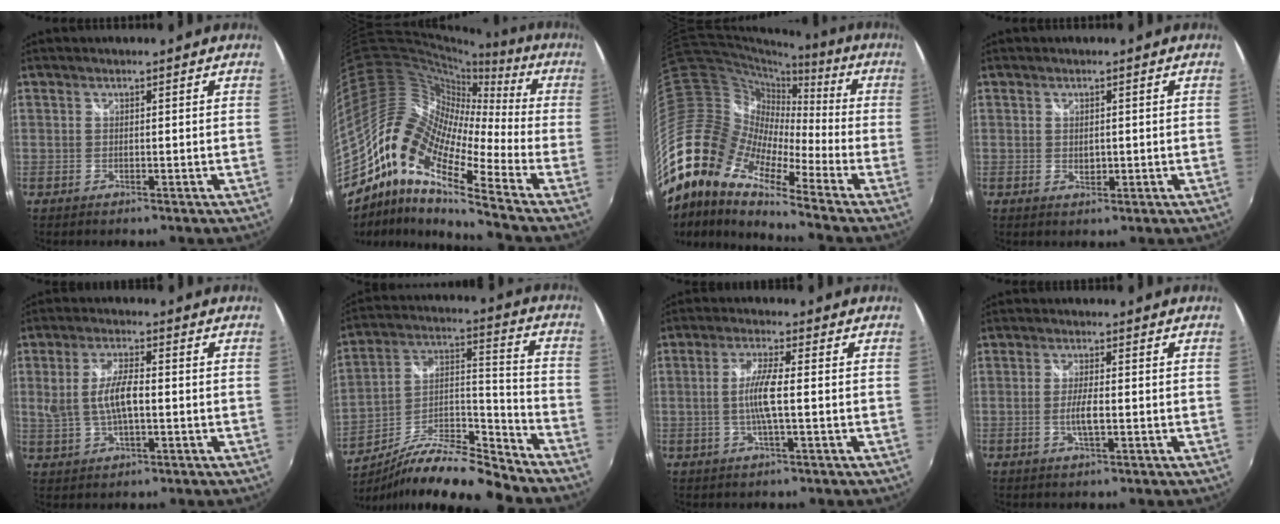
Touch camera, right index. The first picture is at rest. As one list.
[{"total": 14.7, "force": [-7.2, 4.6, 11.9], "torque": [-0.183, 0.001, -0.161]}, {"total": 20.0, "force": [-12.8, 8.7, 12.7], "torque": [-0.215, -0.020, -0.266]}, {"total": 1.7, "force": [0.1, 1.4, 1.0], "torque": [-0.015, -0.002, 0.003]}, {"total": 7.5, "force": [-0.2, 2.8, 6.9], "torque": [-0.138, 0.001, 0.002]}, {"total": 15.9, "force": [-13.1, 2.4, 8.6], "torque": [-0.160, 0.009, -0.234]}, {"total": 5.9, "force": [-0.6, 0.5, 5.9], "torque": [-0.113, -0.001, -0.011]}, {"total": 3.4, "force": [-0.7, 0.7, 3.2], "torque": [-0.063, -0.006, -0.013]}]